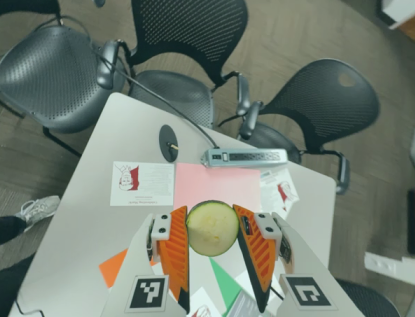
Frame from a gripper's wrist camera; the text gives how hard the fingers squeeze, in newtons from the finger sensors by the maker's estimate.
{"total": 13.2, "left": 13.3, "right": 13.2}